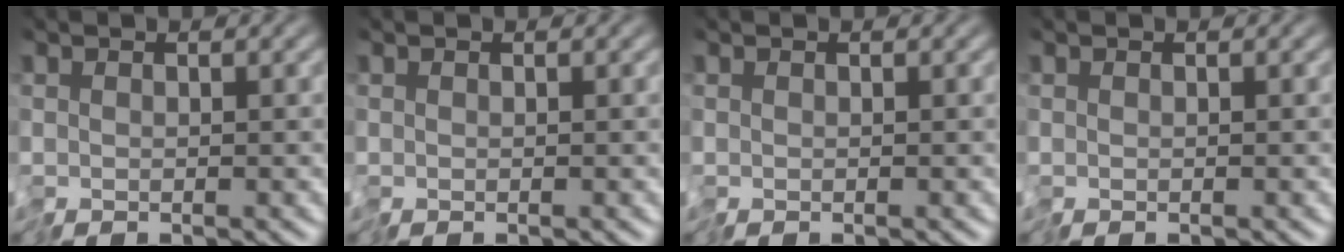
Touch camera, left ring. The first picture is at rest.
{"total": 0.0}
{"total": 0.0}
{"total": 0.0}